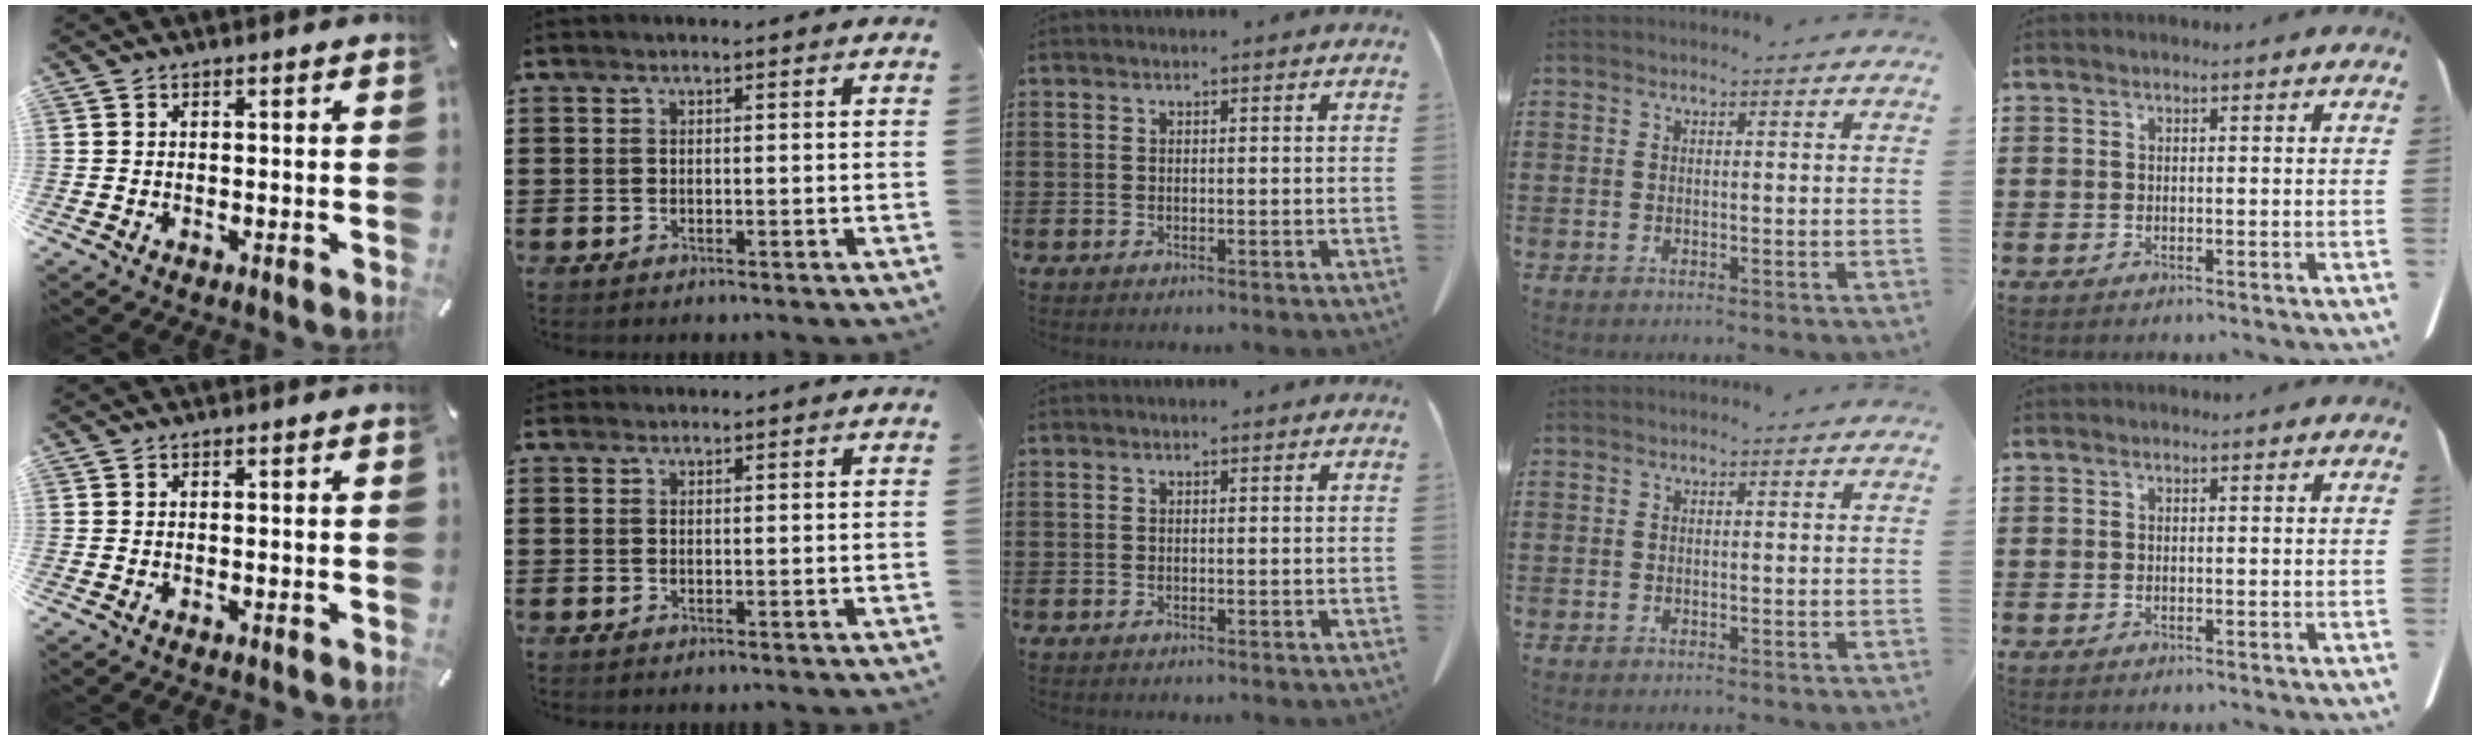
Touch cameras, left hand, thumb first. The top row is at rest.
{"index": {"total": 0.7, "force": [0.7, 0.3, 0.1], "torque": [-0.004, 0.000, 0.014]}}